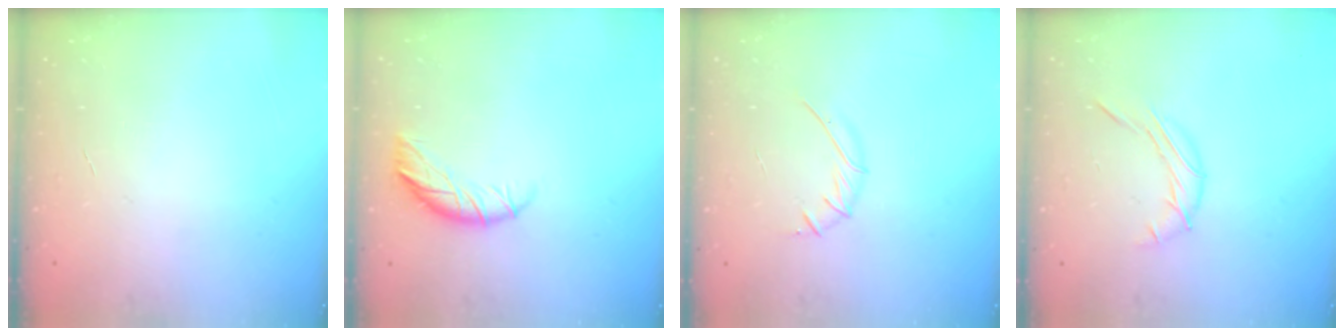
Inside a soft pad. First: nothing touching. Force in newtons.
{"total": 9.0, "press": 8.9, "slide": 0.8}
{"total": 4.2, "press": 4.1, "slide": 1.2}
{"total": 6.9, "press": 6.9, "slide": 0.5}